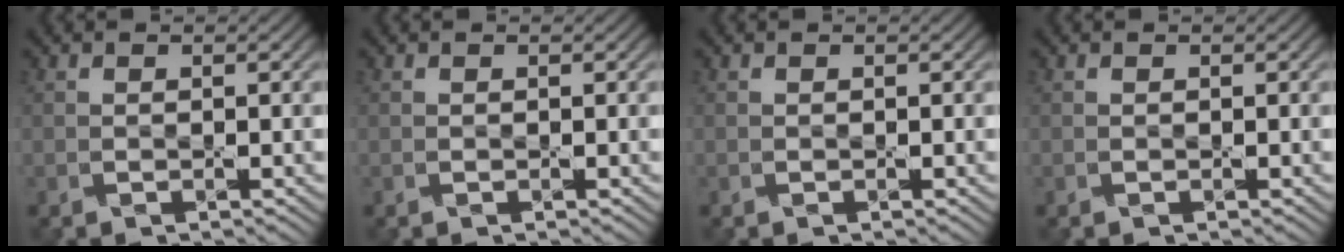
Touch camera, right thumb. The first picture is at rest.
{"total": 0.0}
{"total": 0.0}
{"total": 0.0}